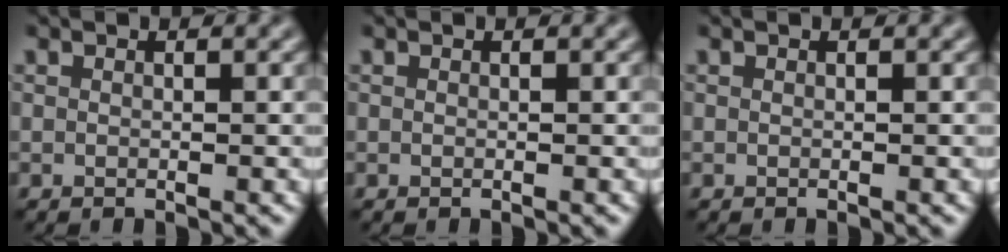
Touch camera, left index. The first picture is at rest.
{"total": 0.0}
{"total": 0.0}